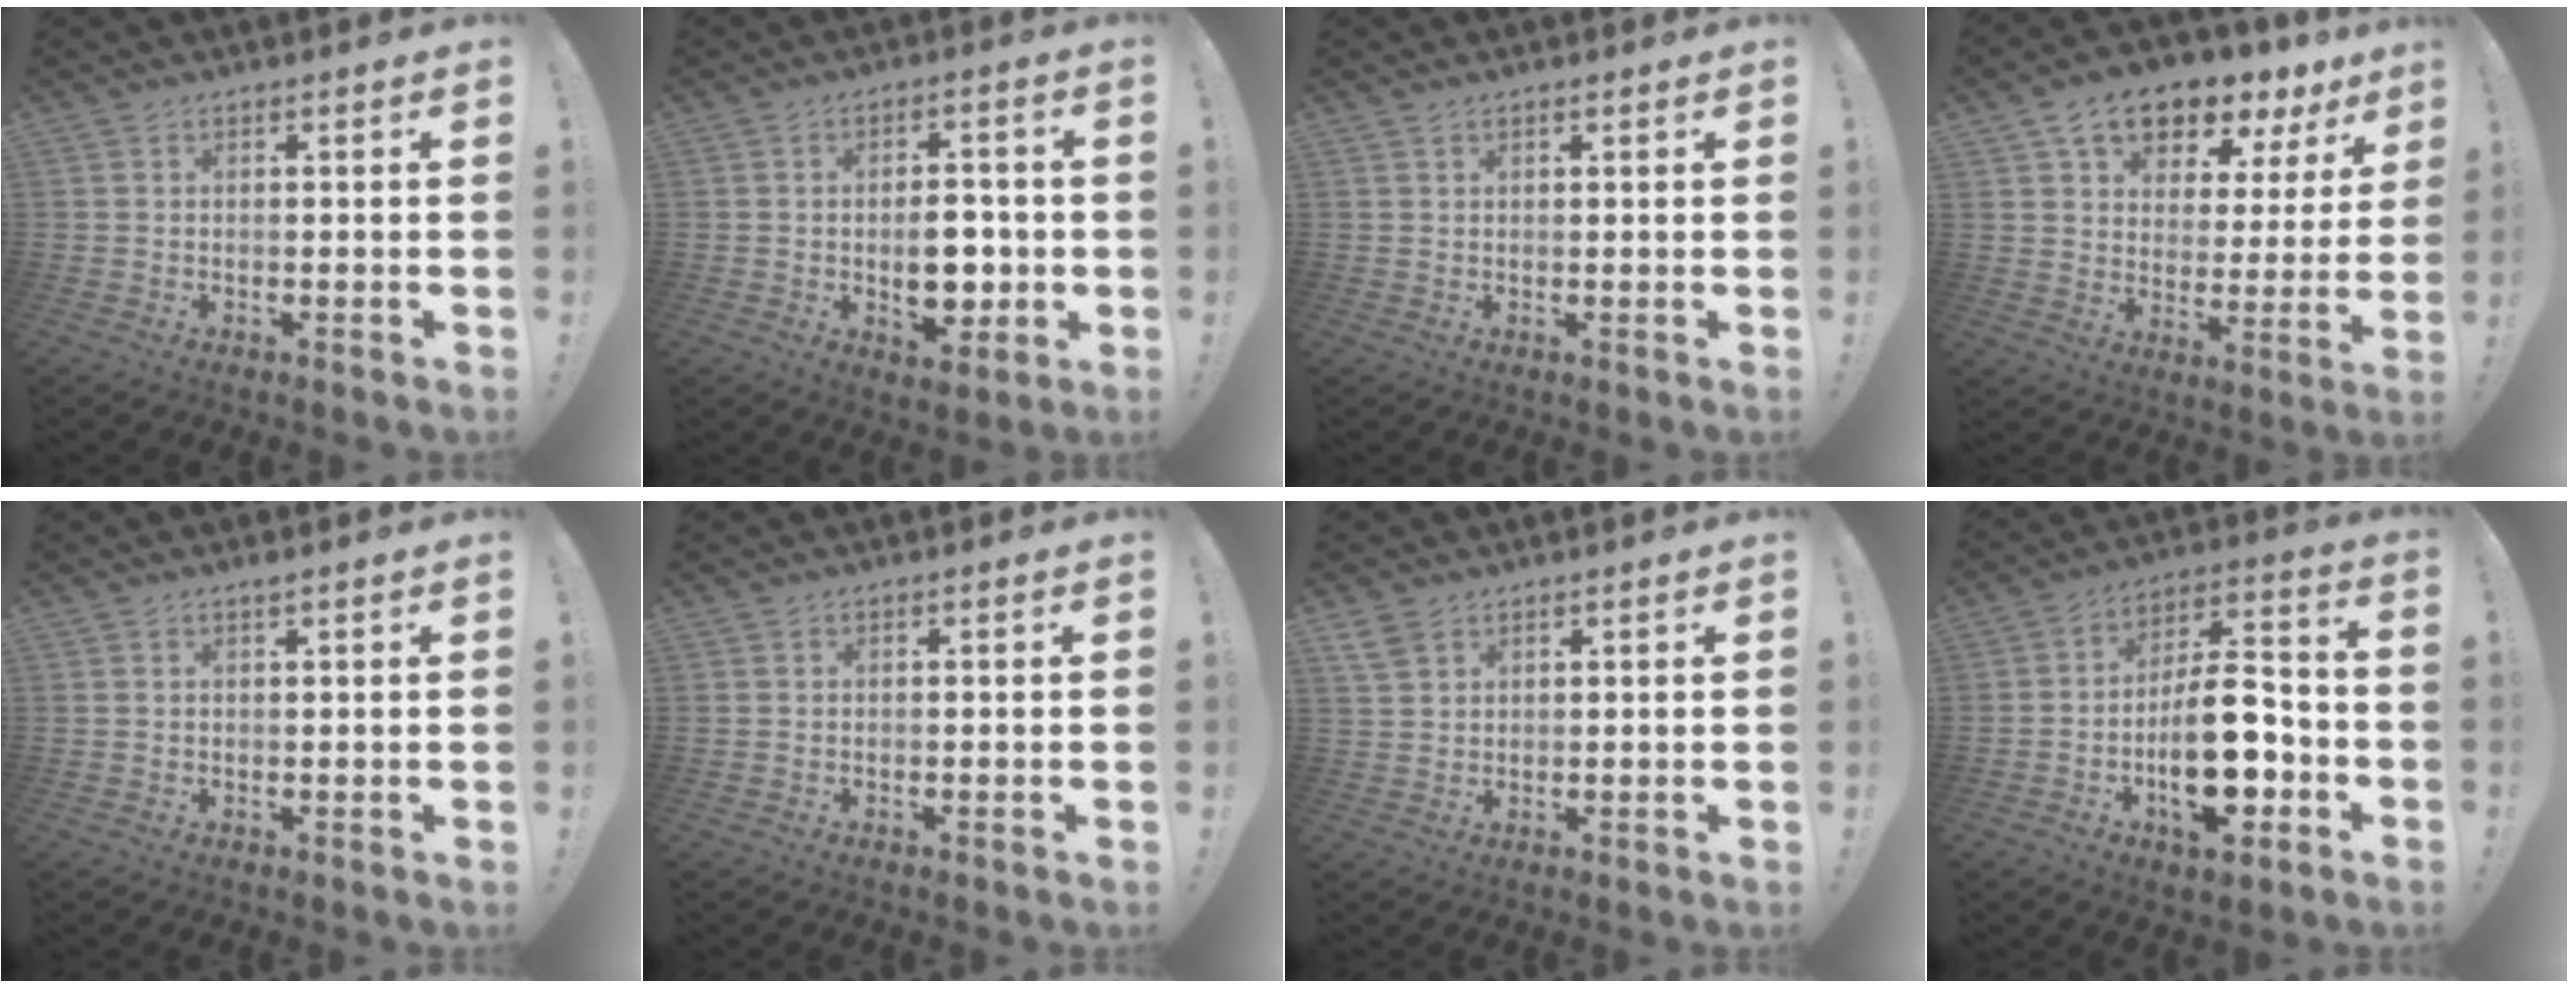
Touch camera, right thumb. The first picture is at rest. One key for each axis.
{"total": 10.3, "fx": -1.6, "fy": 6.4, "fz": 7.9, "tx": -0.111, "ty": 0.011, "tz": -0.023}
{"total": 0.9, "fx": 0.7, "fy": 0.4, "fz": 0.3, "tx": -0.002, "ty": -0.001, "tz": 0.013}
{"total": 11.7, "fx": 8.5, "fy": 6.1, "fz": 5.2, "tx": -0.088, "ty": -0.059, "tz": 0.151}
{"total": 0.9, "fx": 0.8, "fy": -0.2, "fz": 0.4, "tx": -0.009, "ty": -0.001, "tz": 0.015}
{"total": 0.0}
{"total": 2.6, "fx": 1.9, "fy": 1.4, "fz": 1.2, "tx": -0.022, "ty": -0.006, "tz": 0.037}
{"total": 19.9, "fx": -6.2, "fy": 9.2, "fz": 16.5, "tx": -0.274, "ty": 0.037, "tz": -0.094}